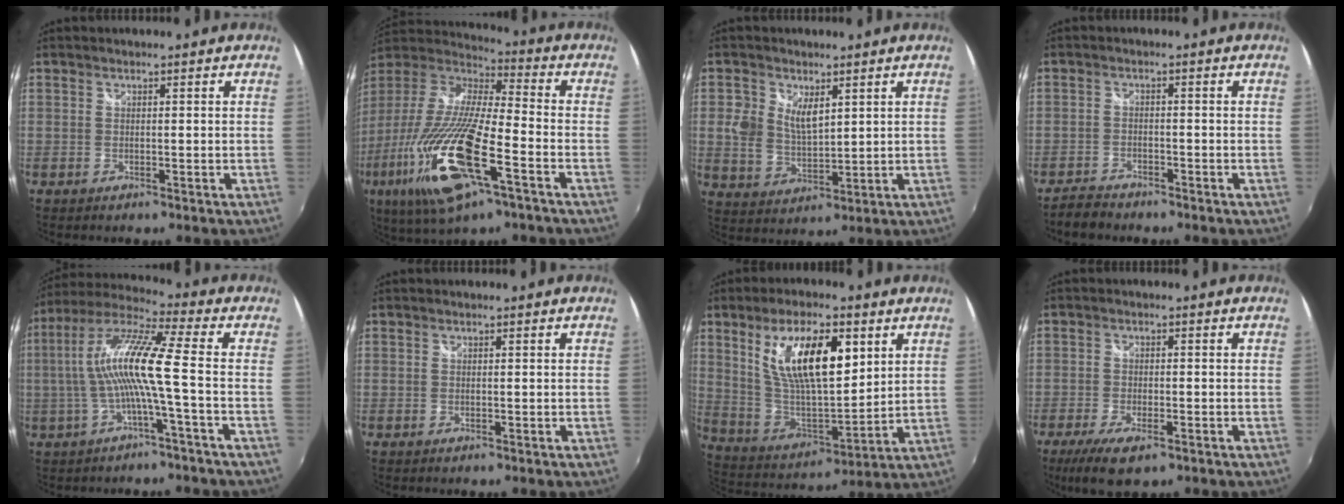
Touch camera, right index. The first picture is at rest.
{"total": 25.8, "force": [-10.7, 6.1, 22.6], "torque": [-0.441, -0.070, -0.205]}
{"total": 7.2, "force": [2.3, 4.6, 5.1], "torque": [-0.106, 0.000, 0.046]}
{"total": 3.8, "force": [-3.4, 1.3, 0.9], "torque": [-0.037, -0.003, -0.066]}
{"total": 12.3, "force": [-1.8, -0.5, 12.2], "torque": [-0.231, 0.008, -0.032]}
{"total": 0.0}
{"total": 18.1, "force": [7.2, 7.0, 15.0], "torque": [-0.268, 0.001, 0.143]}
{"total": 8.8, "force": [-5.4, 3.2, 6.1], "torque": [-0.141, -0.031, -0.093]}